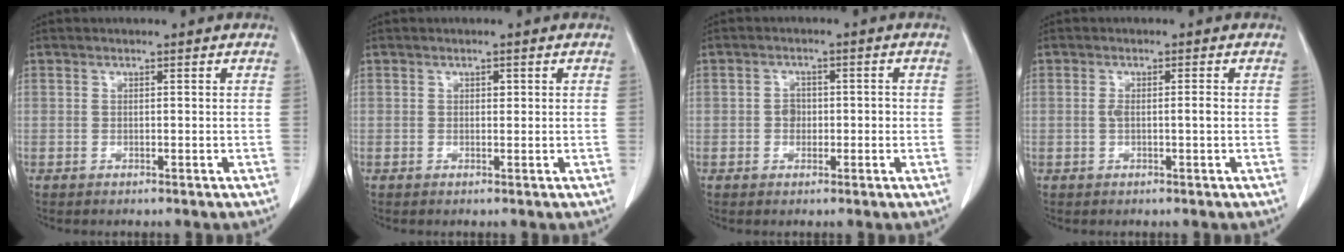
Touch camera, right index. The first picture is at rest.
{"total": 0.6, "force": [0.2, 0.4, 0.4], "torque": [-0.006, 0.000, 0.003]}
{"total": 2.5, "force": [-0.5, 1.9, 1.4], "torque": [-0.019, 0.011, -0.007]}
{"total": 2.0, "force": [-0.2, 0.3, 1.9], "torque": [-0.038, 0.002, -0.003]}